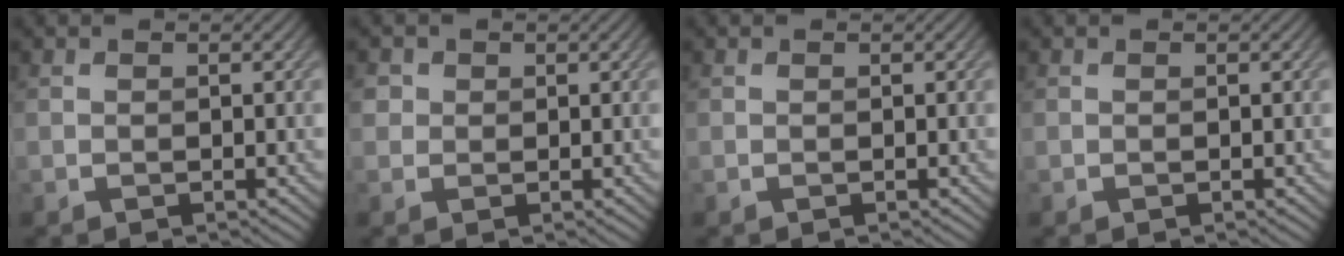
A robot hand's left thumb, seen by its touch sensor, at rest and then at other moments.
{"total": 1.6, "force": [0.5, 1.4, 0.4], "torque": [-0.009, 0.002, 0.007]}
{"total": 0.0}
{"total": 0.0}